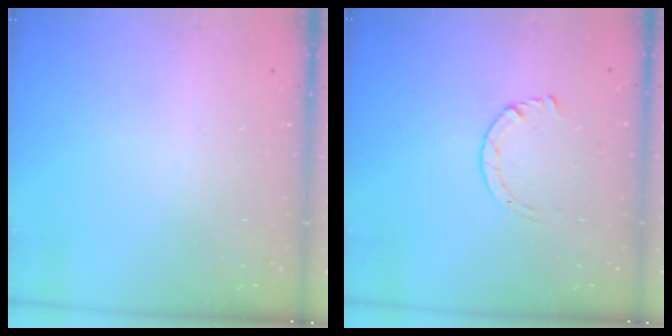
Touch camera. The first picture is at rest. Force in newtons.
{"total": 2.9, "press": 2.8, "slide": 0.3}